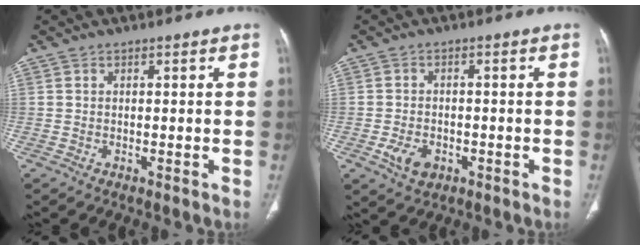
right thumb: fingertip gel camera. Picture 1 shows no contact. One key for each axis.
{"total": 4.8, "fx": -1.8, "fy": 3.3, "fz": 3.0, "tx": -0.051, "ty": 0.007, "tz": -0.027}